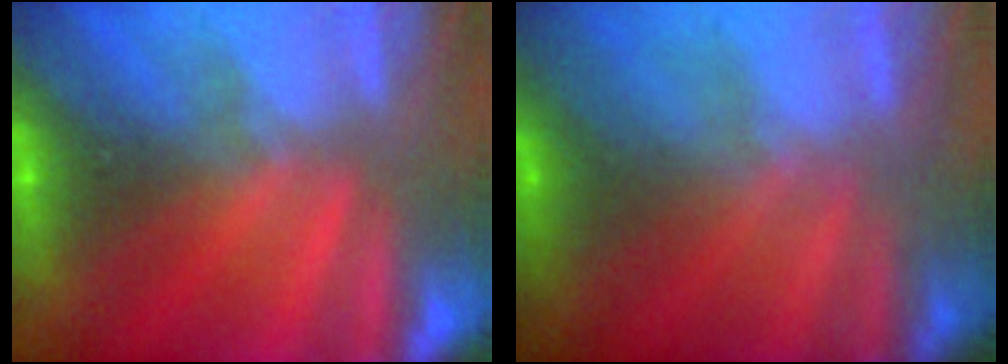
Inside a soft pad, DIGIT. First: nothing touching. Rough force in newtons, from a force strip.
{"total": 4.4}